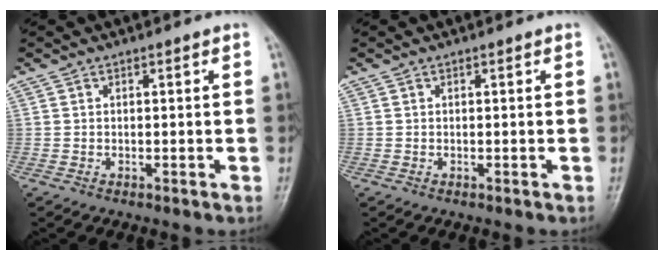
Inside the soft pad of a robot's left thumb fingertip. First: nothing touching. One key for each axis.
{"total": 0.0}